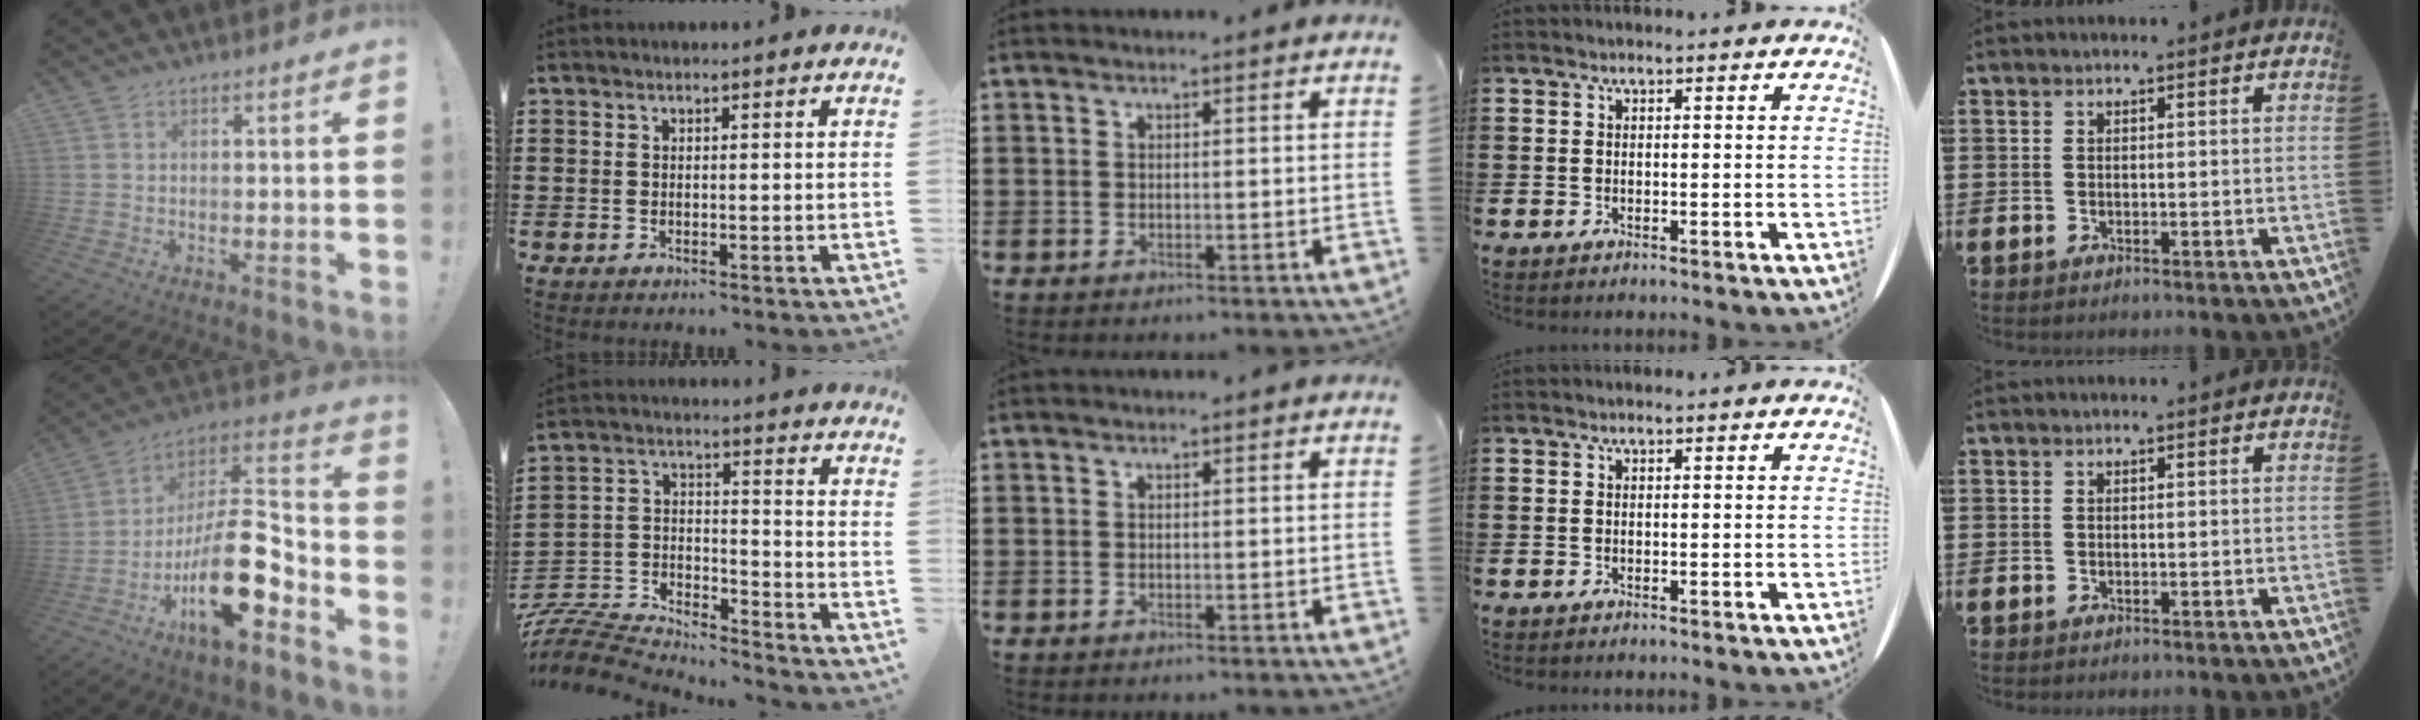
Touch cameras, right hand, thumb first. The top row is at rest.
{"thumb": {"total": 20.3, "force": [-8.1, 7.5, 17.0], "torque": [-0.294, 0.039, -0.128]}, "index": {"total": 7.3, "force": [-7.1, 1.4, 0.9], "torque": [-0.041, -0.003, -0.149]}}